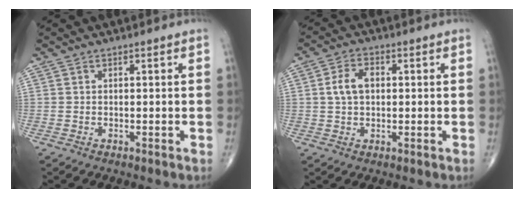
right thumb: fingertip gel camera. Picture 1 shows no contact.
{"total": 5.6, "force": [0.7, 3.6, 4.2], "torque": [-0.080, 0.011, 0.010]}